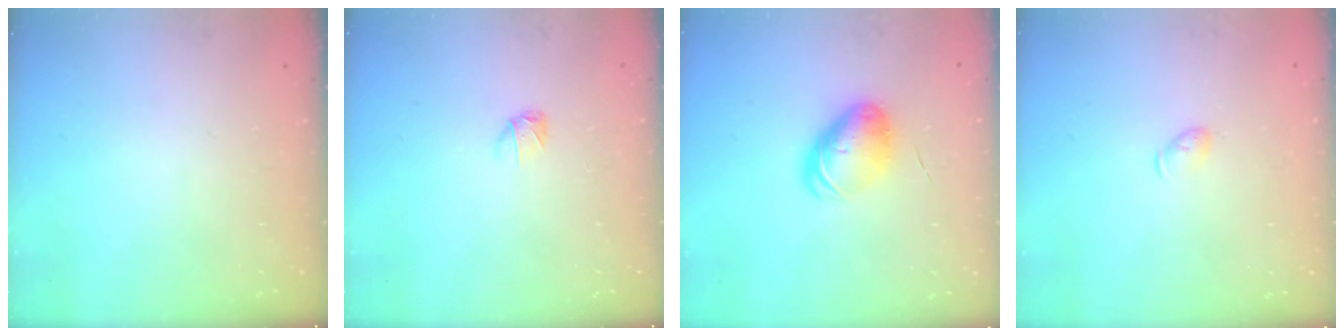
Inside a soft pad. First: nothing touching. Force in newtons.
{"total": 3.0, "press": 3.0, "slide": 0.5}
{"total": 9.1, "press": 8.8, "slide": 2.0}
{"total": 3.7, "press": 3.6, "slide": 0.7}